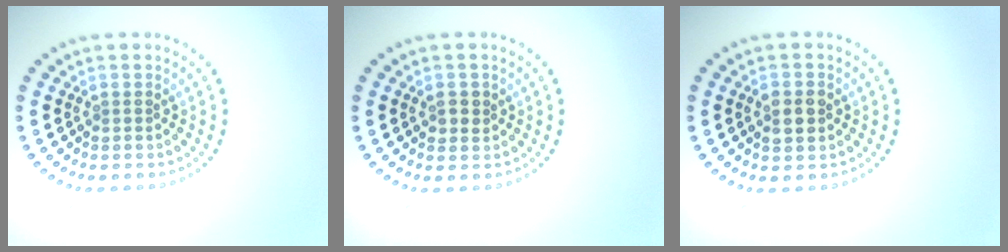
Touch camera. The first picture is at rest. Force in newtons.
{"total": 1.3, "press": 1.3, "slide": 0.2}
{"total": 2.5, "press": 2.5, "slide": 0.1}